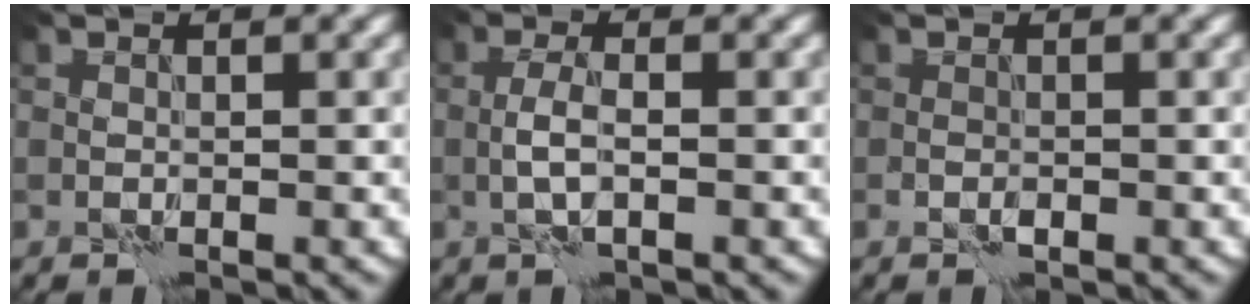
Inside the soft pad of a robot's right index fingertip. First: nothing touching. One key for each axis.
{"total": 2.1, "fx": -0.4, "fy": 0.5, "fz": 2.0, "tx": -0.043, "ty": 0.003, "tz": -0.012}
{"total": 0.7, "fx": -0.5, "fy": 0.3, "fz": 0.4, "tx": -0.007, "ty": 0.003, "tz": -0.010}